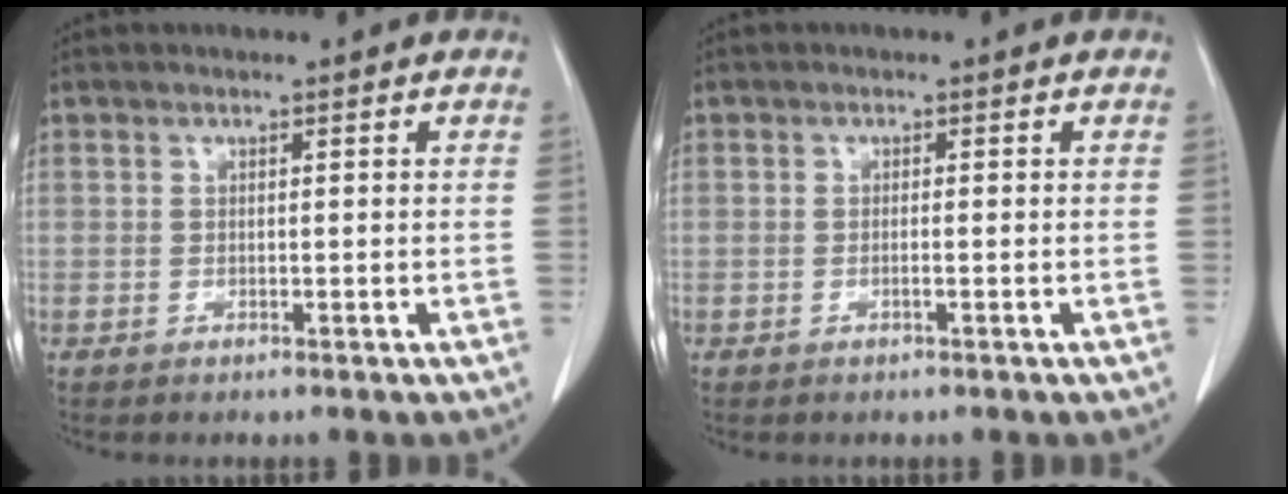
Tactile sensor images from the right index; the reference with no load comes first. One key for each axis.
{"total": 0.7, "fx": -0.2, "fy": -0.1, "fz": 0.6, "tx": -0.013, "ty": 0.000, "tz": -0.002}